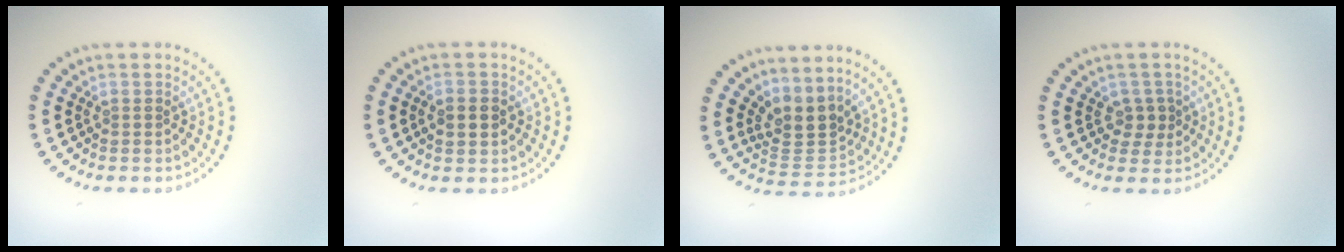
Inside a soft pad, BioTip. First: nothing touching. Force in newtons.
{"total": 2.5, "press": 2.5, "slide": 0.1}
{"total": 3.2, "press": 2.4, "slide": 2.0}
{"total": 1.9, "press": 1.6, "slide": 0.9}